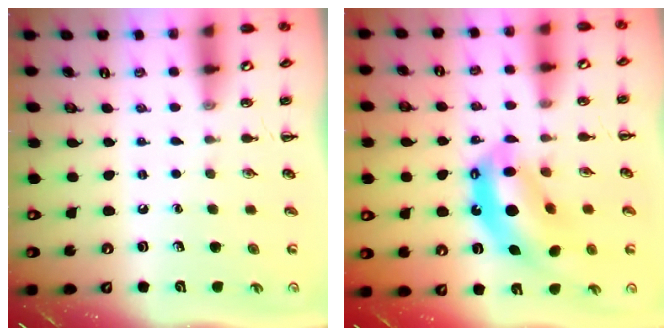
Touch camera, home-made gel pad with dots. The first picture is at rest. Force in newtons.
{"total": 12.4, "press": 12.0, "slide": 3.2}